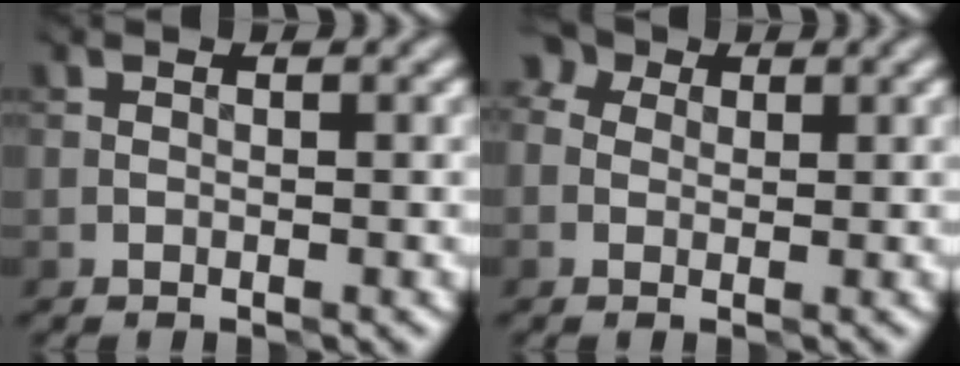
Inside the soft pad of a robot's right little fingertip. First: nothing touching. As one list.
[{"total": 2.3, "force": [0.8, 1.8, 1.1], "torque": [-0.008, 0.011, -0.009]}]